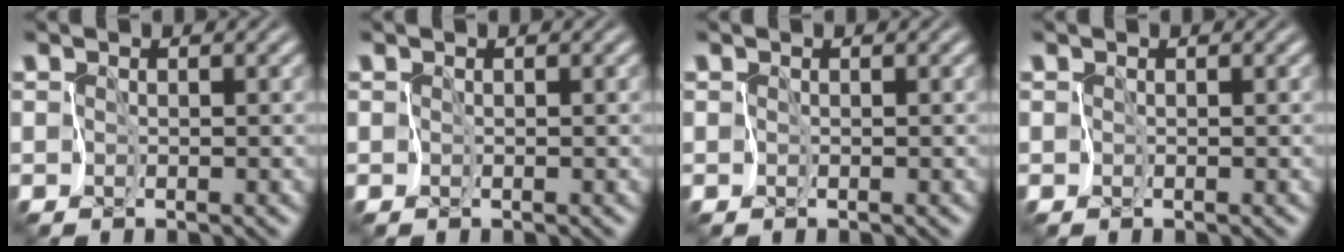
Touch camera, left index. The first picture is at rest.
{"total": 0.0}
{"total": 0.0}
{"total": 0.0}